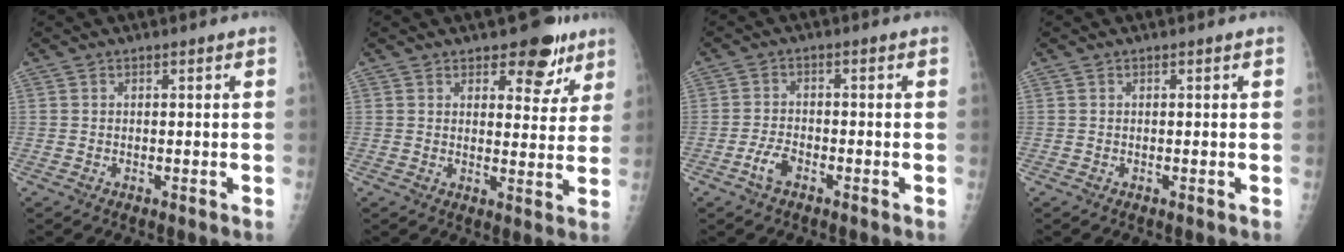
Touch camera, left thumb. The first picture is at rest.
{"total": 8.5, "force": [5.6, 4.5, 4.5], "torque": [-0.015, -0.028, 0.073]}
{"total": 3.5, "force": [-2.1, 1.7, 2.3], "torque": [-0.048, 0.014, -0.041]}
{"total": 0.0}